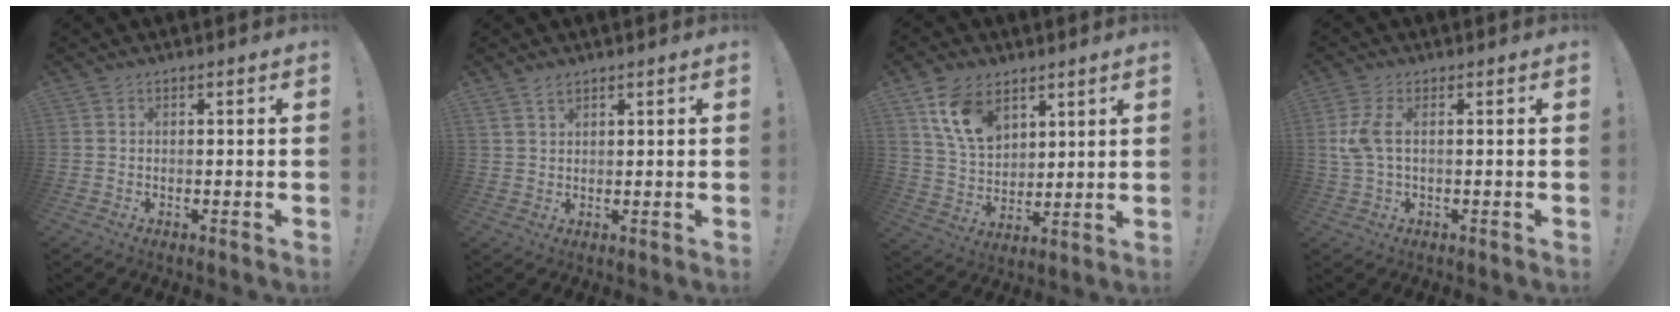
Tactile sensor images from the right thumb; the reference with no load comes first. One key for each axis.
{"total": 2.4, "fx": 2.0, "fy": 0.9, "fz": 1.0, "tx": -0.017, "ty": -0.011, "tz": 0.037}
{"total": 13.1, "fx": 7.2, "fy": 8.5, "fz": 7.0, "tx": -0.127, "ty": -0.022, "tz": 0.143}
{"total": 5.8, "fx": 0.7, "fy": 2.3, "fz": 5.3, "tx": -0.120, "ty": -0.003, "tz": 0.012}